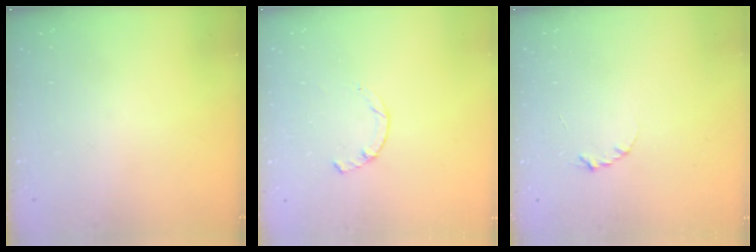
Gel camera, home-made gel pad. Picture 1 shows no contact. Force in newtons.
{"total": 1.7, "press": 1.6, "slide": 0.4}
{"total": 2.3, "press": 2.3, "slide": 0.4}